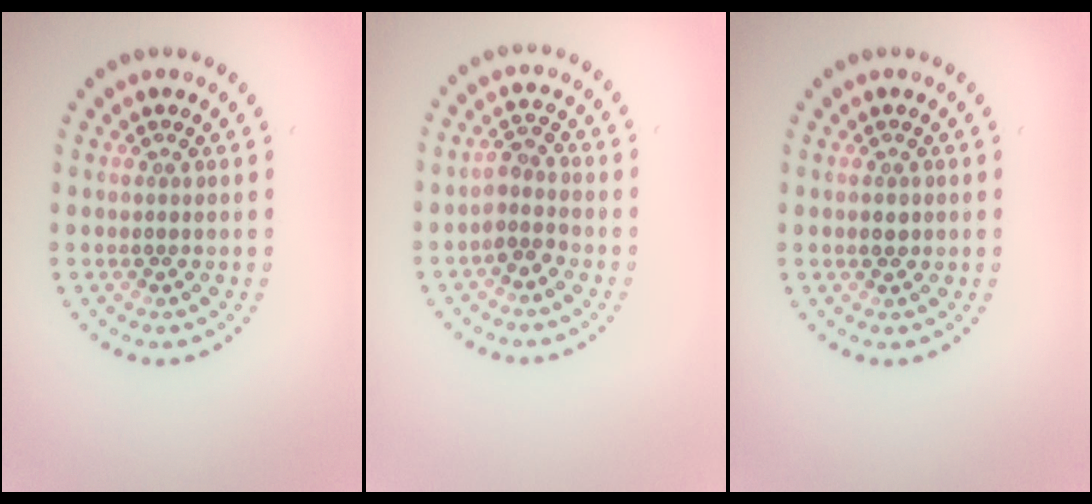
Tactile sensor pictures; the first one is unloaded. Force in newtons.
{"total": 1.9, "press": 1.5, "slide": 1.1}
{"total": 0.9, "press": 0.9, "slide": 0.2}